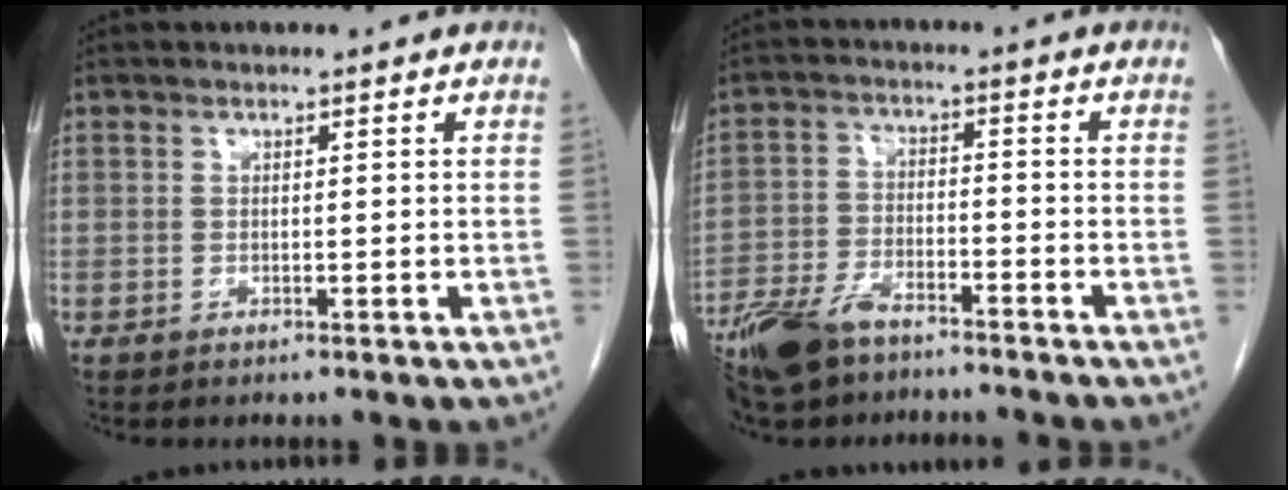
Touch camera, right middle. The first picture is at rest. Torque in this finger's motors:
{"motor_torque": [1.15, -0.99, 0.70, 0.13]}